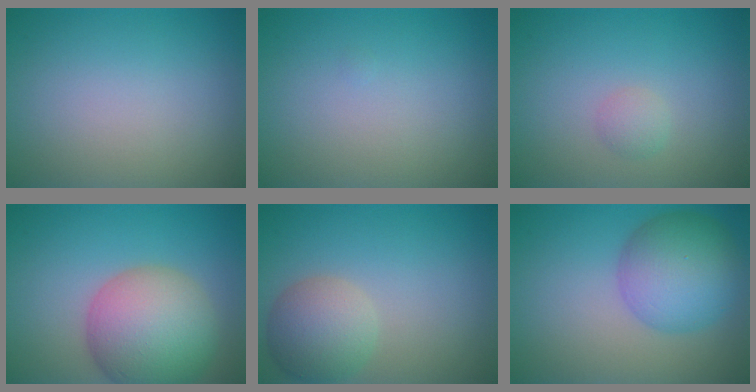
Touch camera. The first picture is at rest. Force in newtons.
{"total": 0.0}
{"total": 1.1, "press": 1.1, "slide": 0.0}
{"total": 9.2, "press": 9.1, "slide": 0.6}
{"total": 4.4, "press": 4.4, "slide": 0.2}
{"total": 6.9, "press": 6.9, "slide": 0.3}